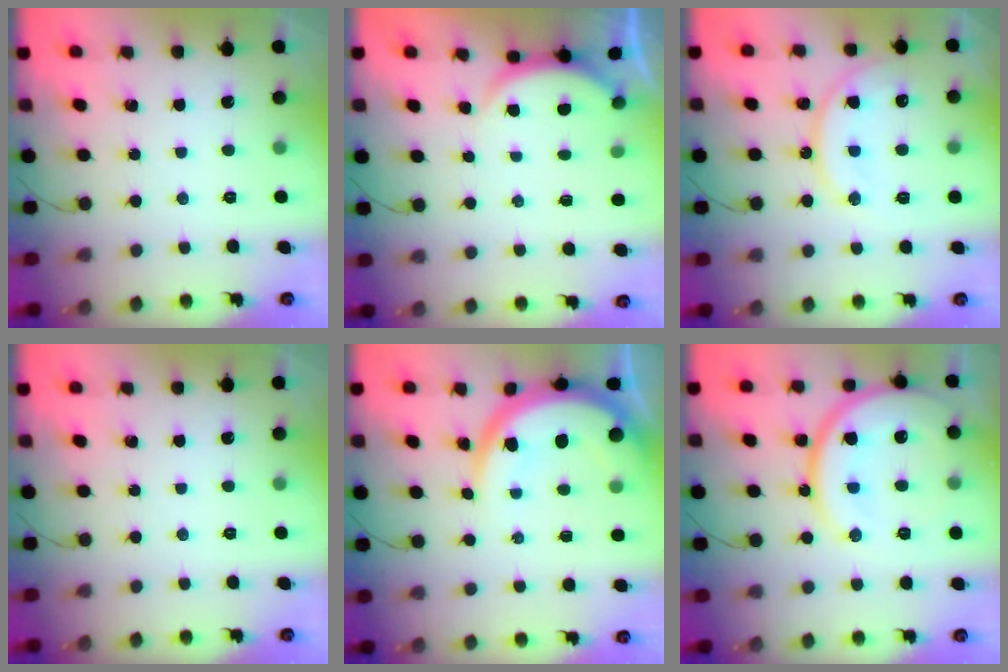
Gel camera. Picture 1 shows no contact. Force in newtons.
{"total": 2.5, "press": 2.5, "slide": 0.6}
{"total": 12.4, "press": 12.4, "slide": 1.0}
{"total": 0.0}
{"total": 12.2, "press": 12.1, "slide": 1.1}
{"total": 17.6, "press": 17.5, "slide": 1.8}